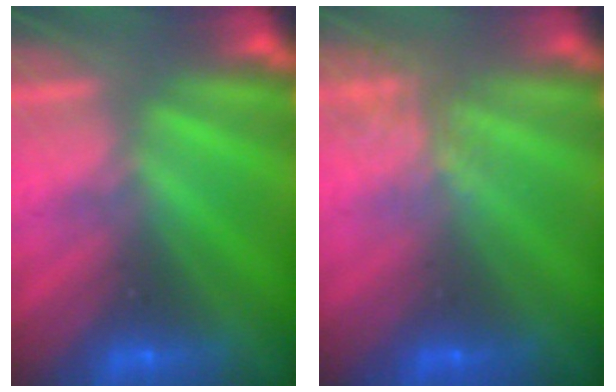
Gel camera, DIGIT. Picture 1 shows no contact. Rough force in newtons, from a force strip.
{"total": 1.8}